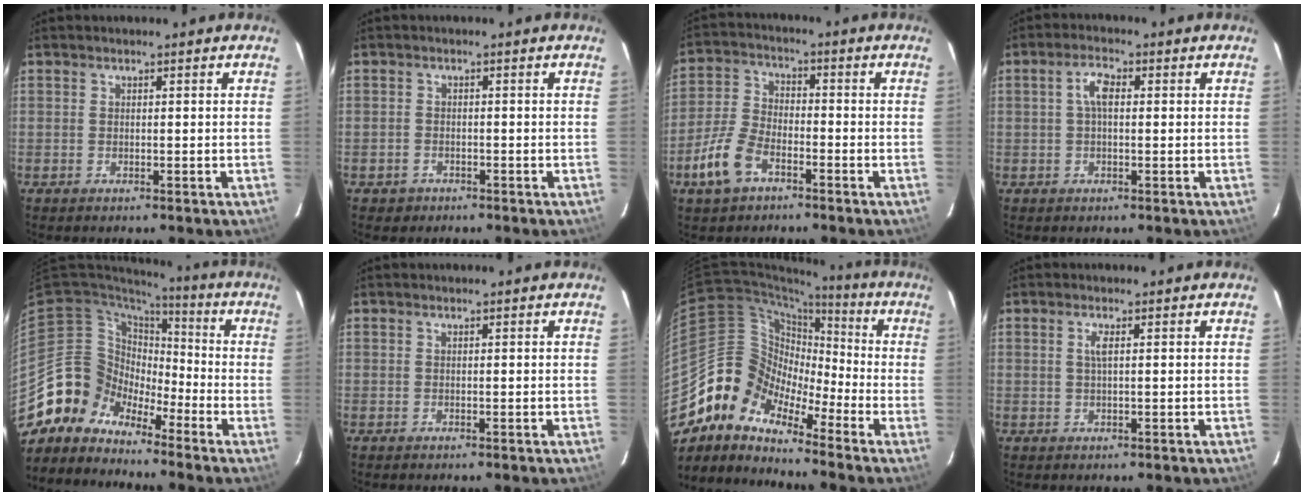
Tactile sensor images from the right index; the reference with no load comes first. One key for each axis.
{"total": 2.3, "fx": -1.3, "fy": 1.9, "fz": 0.3, "tx": -0.013, "ty": 0.004, "tz": -0.018}
{"total": 9.2, "fx": -5.2, "fy": 4.8, "fz": 5.9, "tx": -0.138, "ty": 0.004, "tz": -0.104}
{"total": 3.7, "fx": 0.6, "fy": 1.7, "fz": 3.3, "tx": -0.065, "ty": 0.011, "tz": 0.011}
{"total": 9.4, "fx": -7.1, "fy": 5.9, "fz": -1.5, "tx": 0.015, "ty": 0.050, "tz": -0.156}
{"total": 0.0}
{"total": 10.9, "fx": -8.1, "fy": 6.6, "fz": 3.2, "tx": -0.061, "ty": 0.030, "tz": -0.185}
{"total": 1.5, "fx": 0.3, "fy": 0.0, "fz": 1.4, "tx": -0.029, "ty": 0.001, "tz": 0.005}